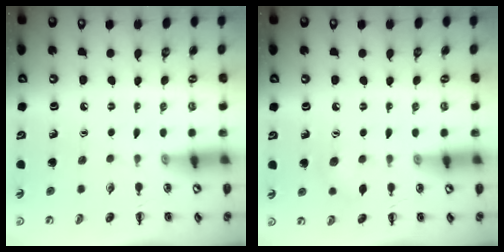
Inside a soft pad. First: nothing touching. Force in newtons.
{"total": 5.9, "press": 5.7, "slide": 1.7}